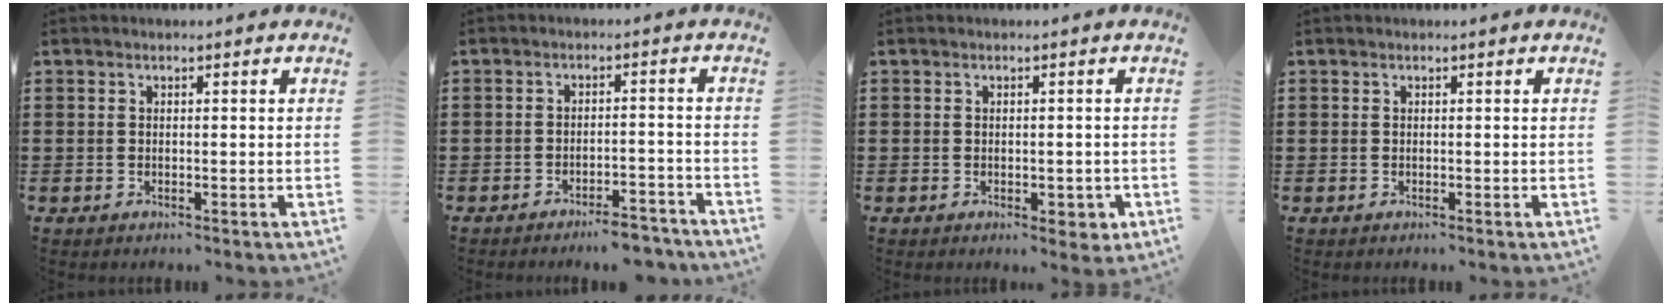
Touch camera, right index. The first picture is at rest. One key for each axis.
{"total": 4.1, "fx": -3.9, "fy": 0.0, "fz": 1.3, "tx": -0.024, "ty": -0.004, "tz": -0.076}
{"total": 2.5, "fx": -0.6, "fy": 1.4, "fz": 1.9, "tx": -0.033, "ty": 0.003, "tz": -0.010}
{"total": 0.0}